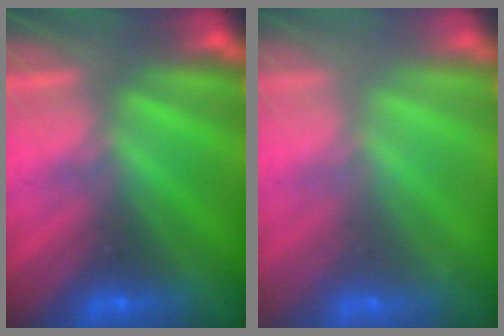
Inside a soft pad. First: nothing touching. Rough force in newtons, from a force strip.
{"total": 2.2}